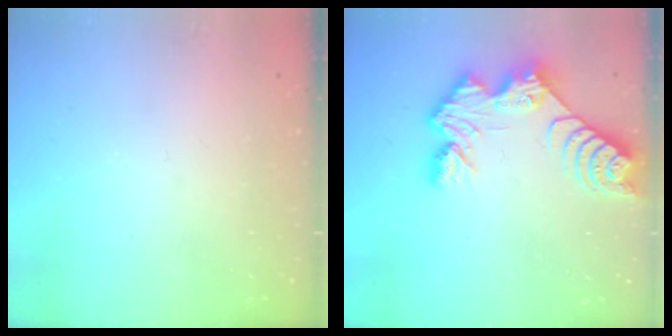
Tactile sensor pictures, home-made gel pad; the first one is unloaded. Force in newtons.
{"total": 10.9, "press": 10.9, "slide": 0.8}